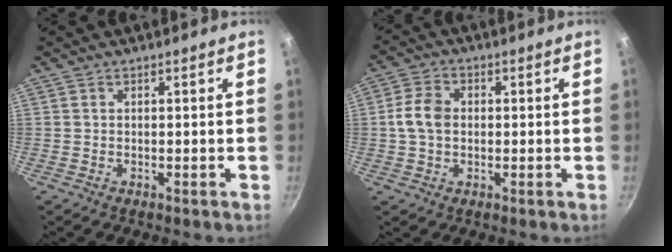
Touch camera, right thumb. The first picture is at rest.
{"total": 6.1, "force": [0.1, 4.5, 4.1], "torque": [-0.071, 0.013, -0.006]}